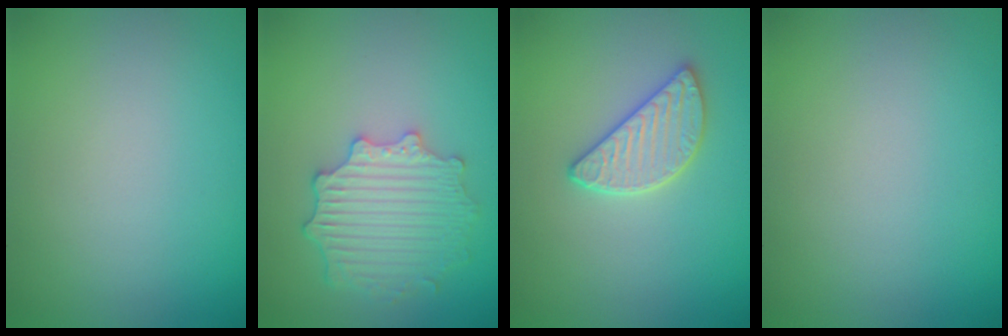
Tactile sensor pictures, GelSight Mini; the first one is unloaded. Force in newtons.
{"total": 4.9, "press": 4.0, "slide": 2.8}
{"total": 2.9, "press": 2.8, "slide": 0.9}
{"total": 0.0}